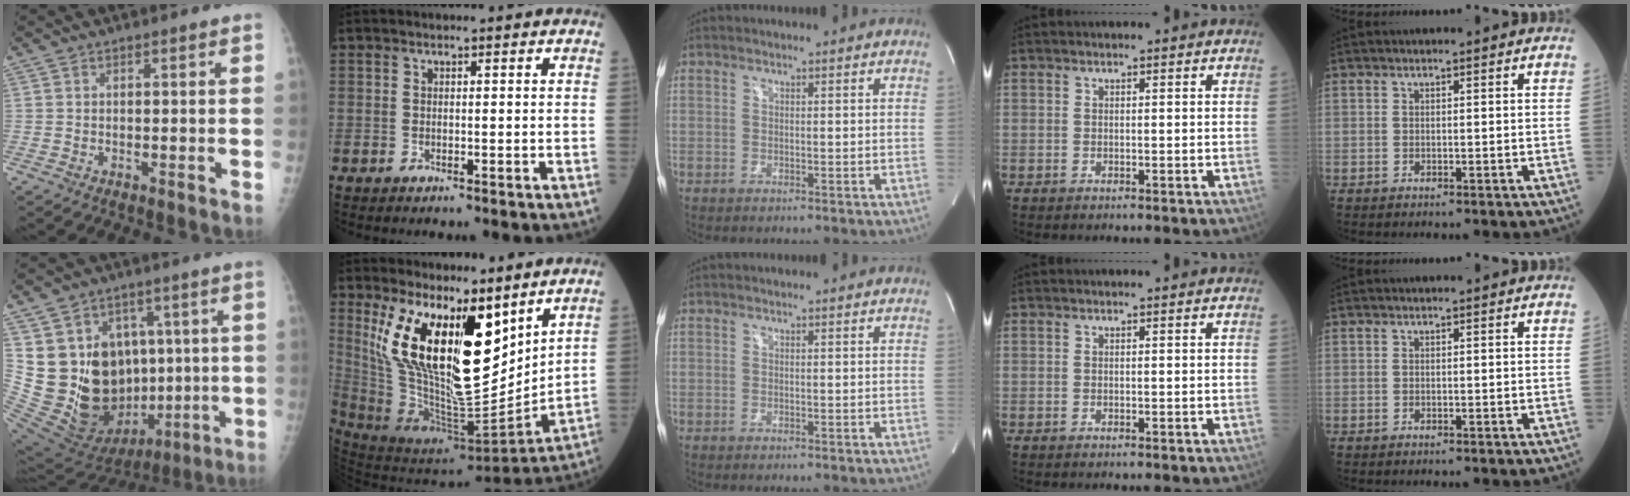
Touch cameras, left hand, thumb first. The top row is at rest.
{"thumb": {"total": 26.2, "force": [1.8, 19.0, 18.0], "torque": [-0.302, 0.004, 0.070]}, "index": {"total": 20.4, "force": [9.7, 6.4, 16.7], "torque": [-0.313, -0.021, 0.188]}}